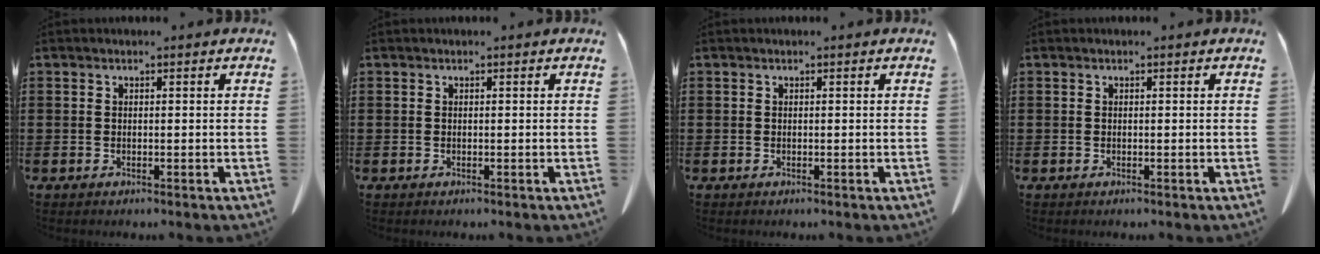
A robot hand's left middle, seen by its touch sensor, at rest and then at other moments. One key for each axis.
{"total": 0.0}
{"total": 0.0}
{"total": 0.0}